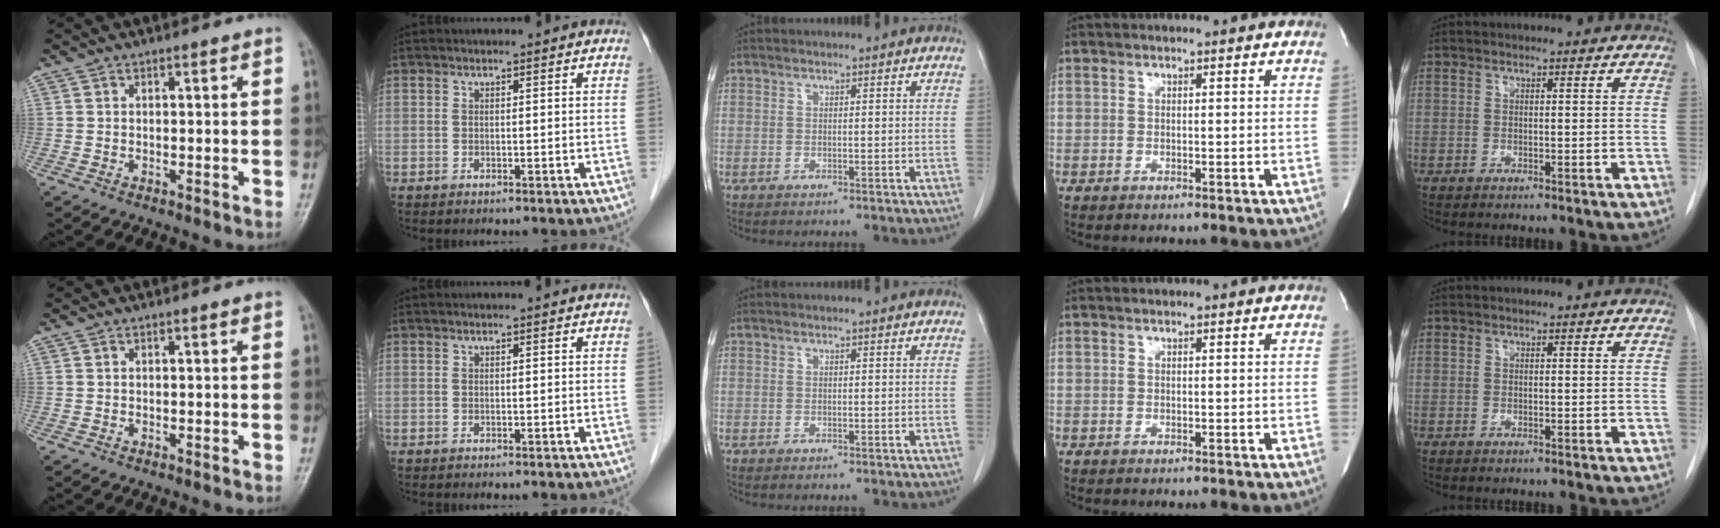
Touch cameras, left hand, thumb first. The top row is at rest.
{}